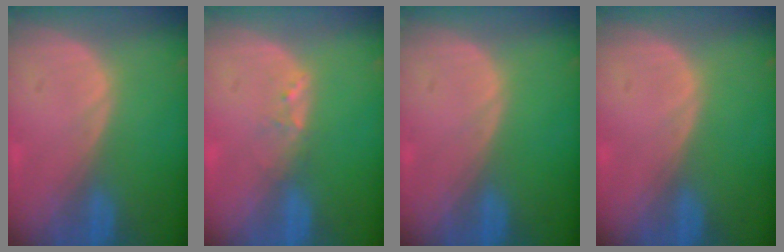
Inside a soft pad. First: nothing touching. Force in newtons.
{"total": 1.6, "press": 1.5, "slide": 0.3}
{"total": 0.0}
{"total": 0.0}